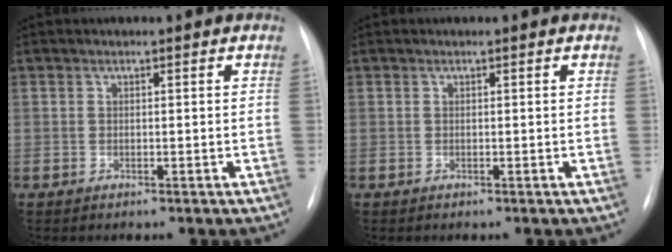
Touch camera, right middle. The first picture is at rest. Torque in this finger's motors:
{"motor_torque": [-0.22, -0.23, -0.01, 0.00]}